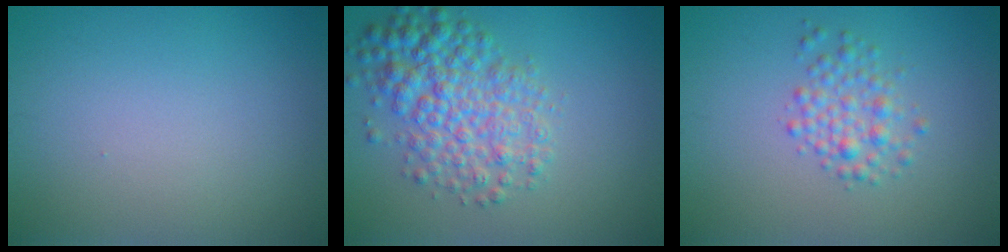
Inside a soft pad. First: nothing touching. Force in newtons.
{"total": 5.6, "press": 5.6, "slide": 0.1}
{"total": 2.4, "press": 2.4, "slide": 0.0}